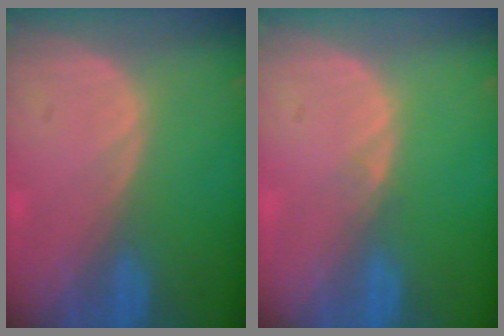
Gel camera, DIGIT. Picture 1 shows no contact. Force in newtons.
{"total": 0.7, "press": 0.7, "slide": 0.1}